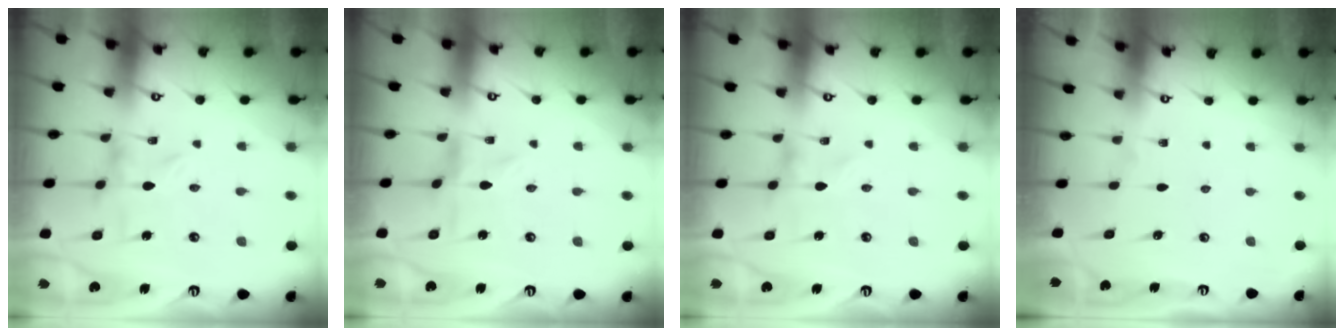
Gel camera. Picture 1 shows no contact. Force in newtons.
{"total": 0.0}
{"total": 0.0}
{"total": 0.0}